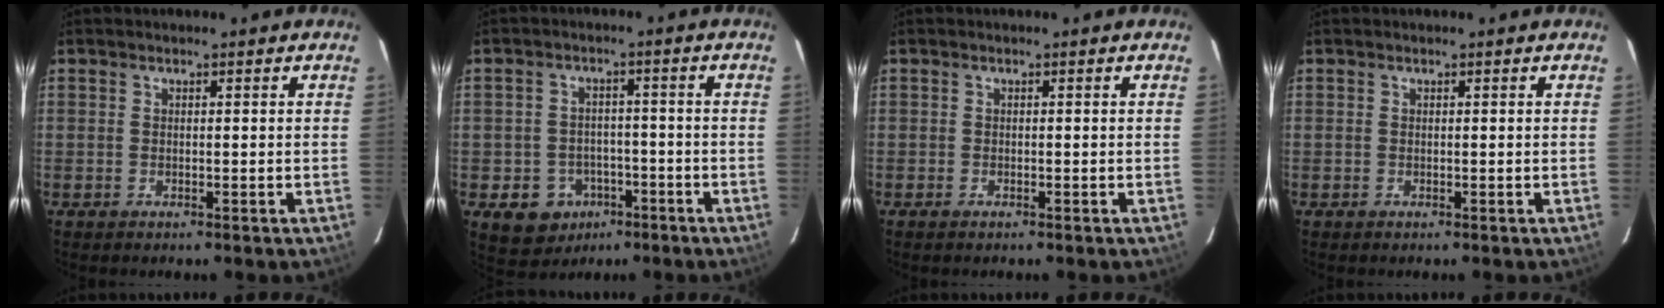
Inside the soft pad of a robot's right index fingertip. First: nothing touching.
{"total": 8.9, "force": [-4.5, 7.2, 2.5], "torque": [-0.063, 0.021, -0.047]}
{"total": 0.7, "force": [-0.6, 0.3, 0.3], "torque": [-0.006, -0.002, -0.012]}
{"total": 0.0}